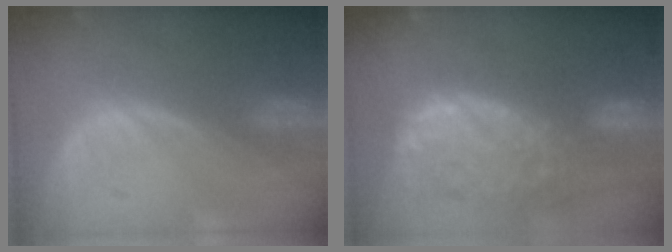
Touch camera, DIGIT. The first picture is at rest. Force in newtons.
{"total": 12.7, "press": 11.1, "slide": 6.1}